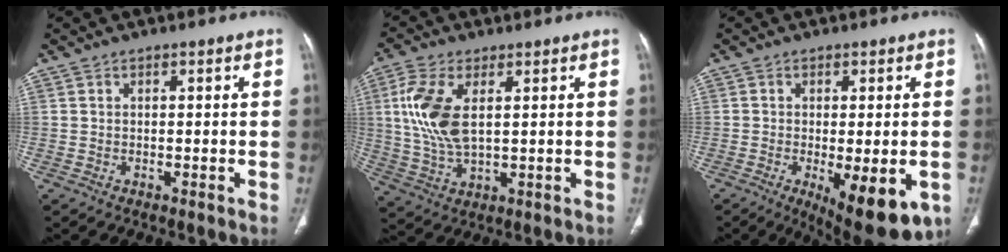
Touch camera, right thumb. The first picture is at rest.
{"total": 11.3, "force": [2.6, 5.5, 9.5], "torque": [-0.217, -0.006, 0.056]}
{"total": 13.0, "force": [-4.6, 4.5, 11.2], "torque": [-0.140, -0.014, -0.055]}